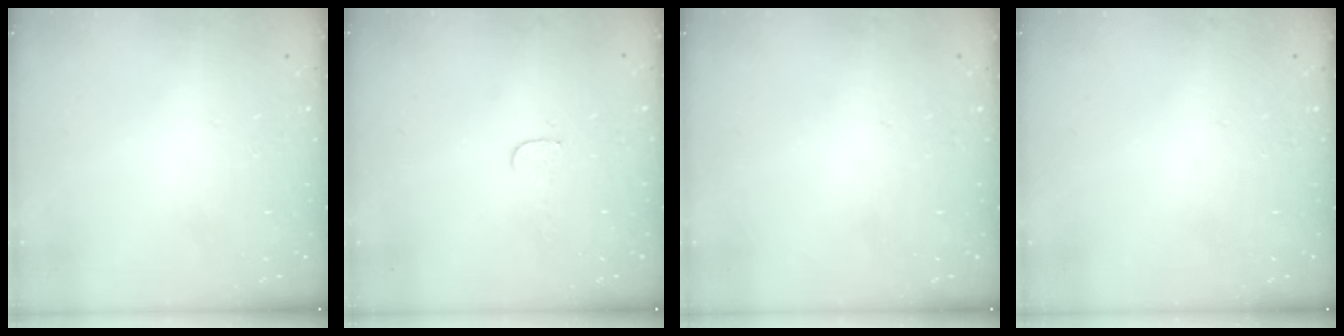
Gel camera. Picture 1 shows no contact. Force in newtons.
{"total": 3.2, "press": 3.1, "slide": 0.3}
{"total": 0.0}
{"total": 0.0}